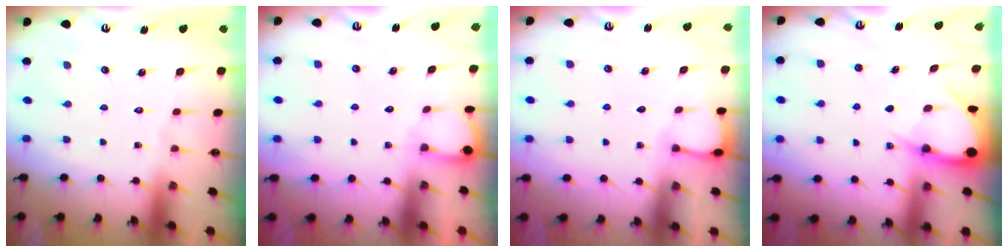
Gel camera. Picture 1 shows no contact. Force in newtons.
{"total": 2.7, "press": 2.7, "slide": 0.2}
{"total": 2.1, "press": 2.1, "slide": 0.2}
{"total": 4.4, "press": 4.4, "slide": 0.5}